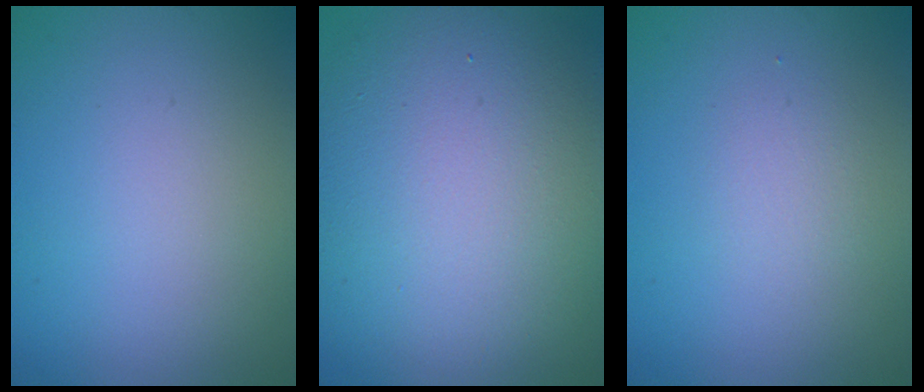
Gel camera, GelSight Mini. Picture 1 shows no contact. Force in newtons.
{"total": 15.0, "press": 15.0, "slide": 0.5}
{"total": 1.3, "press": 1.3, "slide": 0.0}